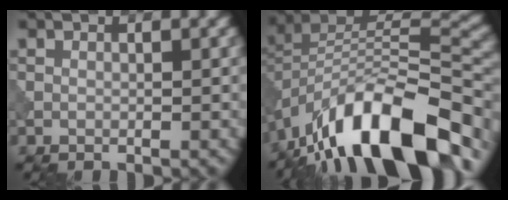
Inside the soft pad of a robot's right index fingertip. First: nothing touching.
{"total": 15.9, "force": [-10.1, 6.7, 10.2], "torque": [-0.176, 0.018, -0.175]}